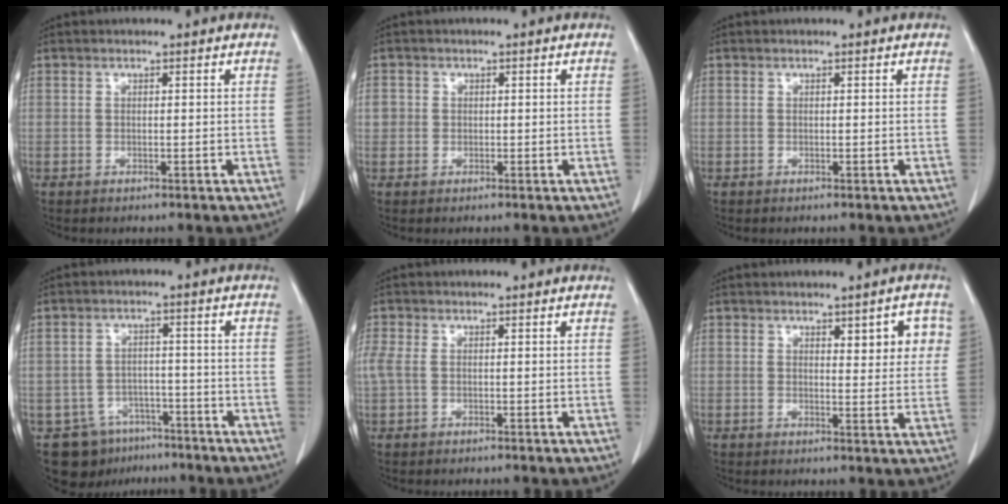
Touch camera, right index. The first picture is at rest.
{"total": 1.9, "force": [0.0, 1.8, 0.4], "torque": [0.002, 0.007, 0.001]}
{"total": 0.0}
{"total": 9.3, "force": [-6.1, 6.8, 1.9], "torque": [-0.038, 0.018, -0.085]}
{"total": 3.2, "force": [-0.2, 2.1, 2.4], "torque": [-0.085, 0.014, 0.001]}
{"total": 5.3, "force": [2.1, 1.7, 4.5], "torque": [-0.051, 0.001, 0.027]}